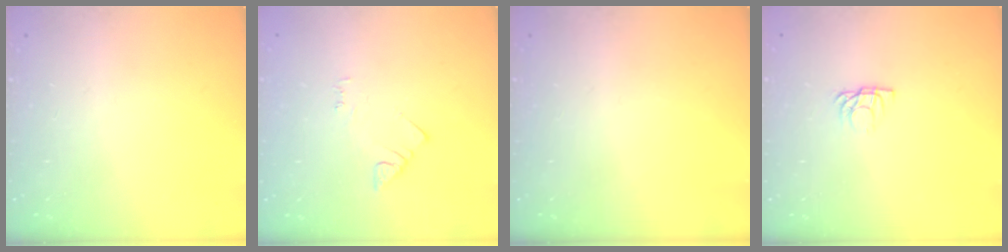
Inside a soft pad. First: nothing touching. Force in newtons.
{"total": 2.5, "press": 2.5, "slide": 0.4}
{"total": 0.0}
{"total": 4.1, "press": 4.1, "slide": 0.6}